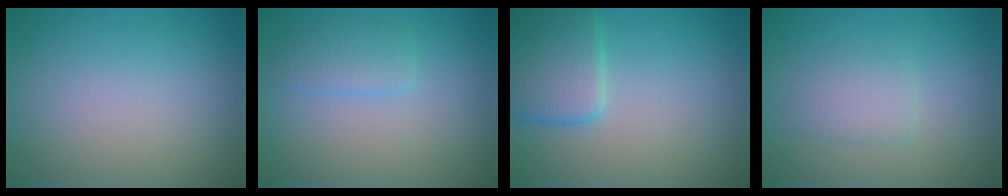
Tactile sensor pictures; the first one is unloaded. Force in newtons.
{"total": 1.9, "press": 1.9, "slide": 0.1}
{"total": 3.9, "press": 3.9, "slide": 0.2}
{"total": 1.7, "press": 1.7, "slide": 0.3}